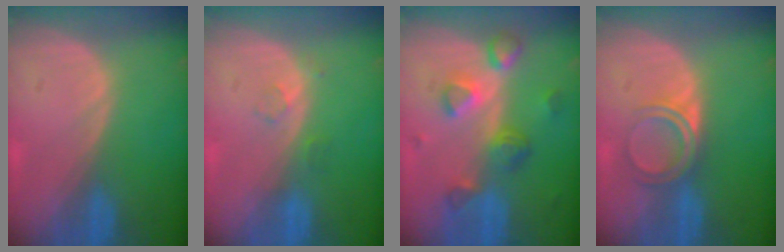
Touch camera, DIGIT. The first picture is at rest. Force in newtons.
{"total": 1.7, "press": 1.7, "slide": 0.2}
{"total": 7.7, "press": 6.7, "slide": 3.7}
{"total": 4.7, "press": 4.0, "slide": 2.5}